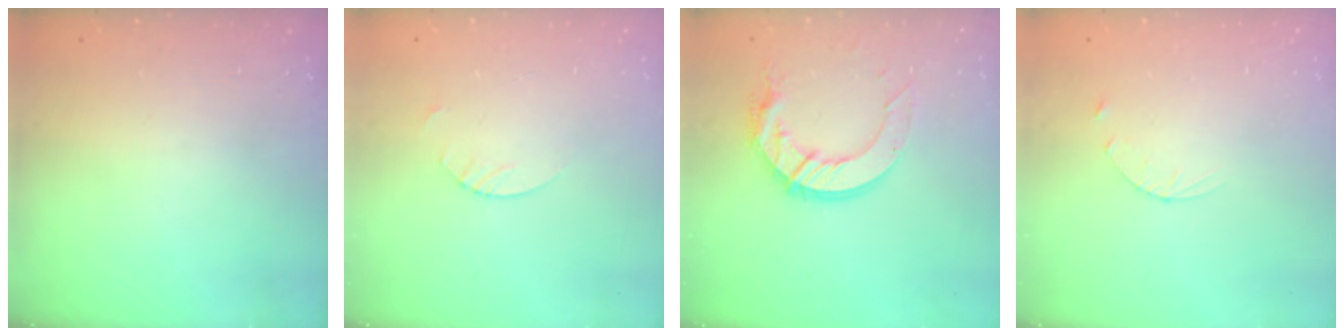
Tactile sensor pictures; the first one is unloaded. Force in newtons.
{"total": 1.8, "press": 1.8, "slide": 0.2}
{"total": 13.6, "press": 13.6, "slide": 1.2}
{"total": 3.1, "press": 3.1, "slide": 0.3}